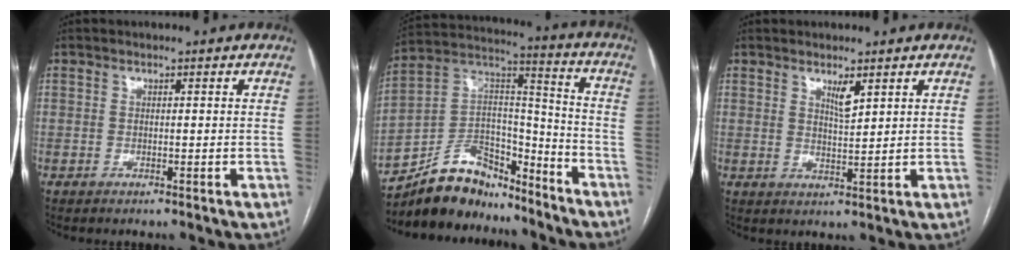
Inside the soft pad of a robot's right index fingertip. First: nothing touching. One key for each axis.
{"total": 15.3, "fx": -13.0, "fy": 6.6, "fz": 4.5, "tx": -0.075, "ty": 0.057, "tz": -0.226}
{"total": 2.8, "fx": 1.8, "fy": 0.4, "fz": 2.1, "tx": -0.040, "ty": -0.007, "tz": 0.036}